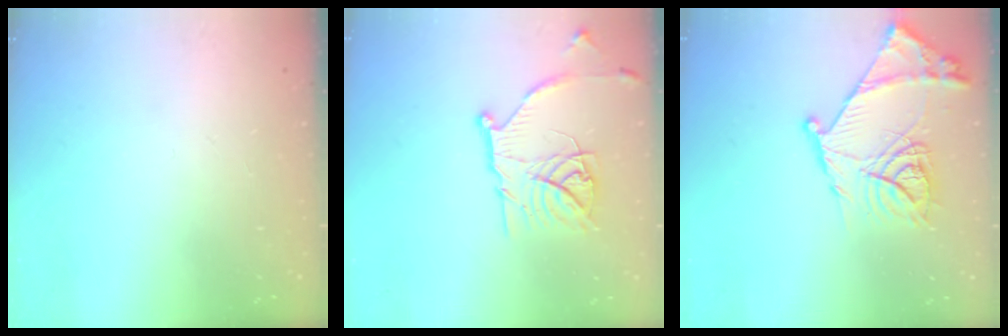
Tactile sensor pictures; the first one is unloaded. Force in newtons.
{"total": 16.4, "press": 16.4, "slide": 1.3}
{"total": 18.9, "press": 18.8, "slide": 1.8}